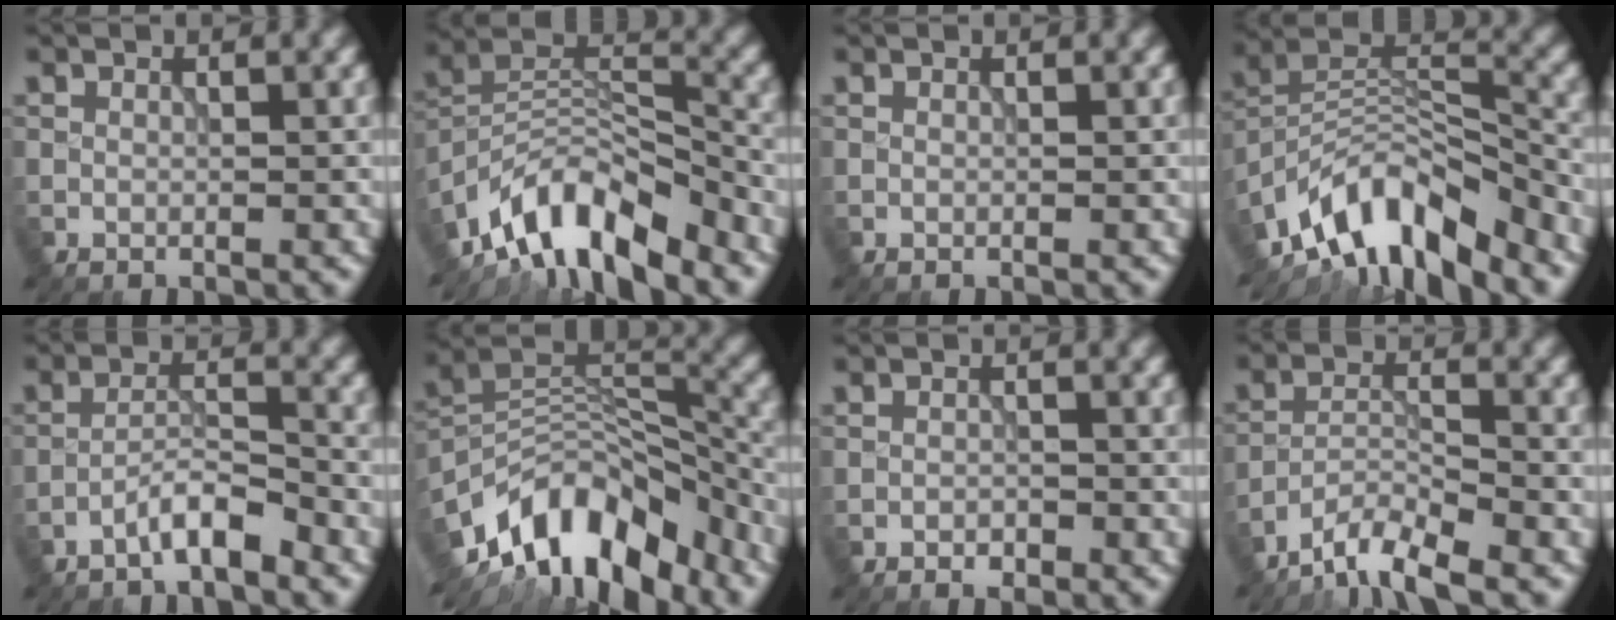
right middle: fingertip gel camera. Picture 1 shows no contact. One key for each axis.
{"total": 10.1, "fx": -7.7, "fy": 3.5, "fz": 5.5, "tx": -0.086, "ty": 0.003, "tz": -0.155}
{"total": 0.0}
{"total": 10.9, "fx": -8.0, "fy": 4.1, "fz": 6.1, "tx": -0.099, "ty": 0.008, "tz": -0.159}
{"total": 3.1, "fx": -2.5, "fy": 0.4, "fz": 1.8, "tx": -0.030, "ty": 0.012, "tz": -0.051}
{"total": 12.4, "fx": -8.7, "fy": 5.6, "fz": 6.9, "tx": -0.115, "ty": 0.021, "tz": -0.162}
{"total": 1.1, "fx": -0.8, "fy": 0.5, "fz": 0.5, "tx": -0.007, "ty": 0.000, "tz": -0.014}
{"total": 4.8, "fx": -4.2, "fy": 0.7, "fz": 2.4, "tx": -0.041, "ty": -0.002, "tz": -0.084}